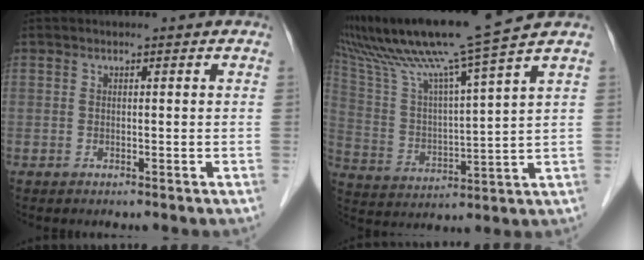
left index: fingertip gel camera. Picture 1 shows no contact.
{"total": 16.8, "force": [12.9, -2.4, 10.4], "torque": [-0.188, 0.006, 0.224]}